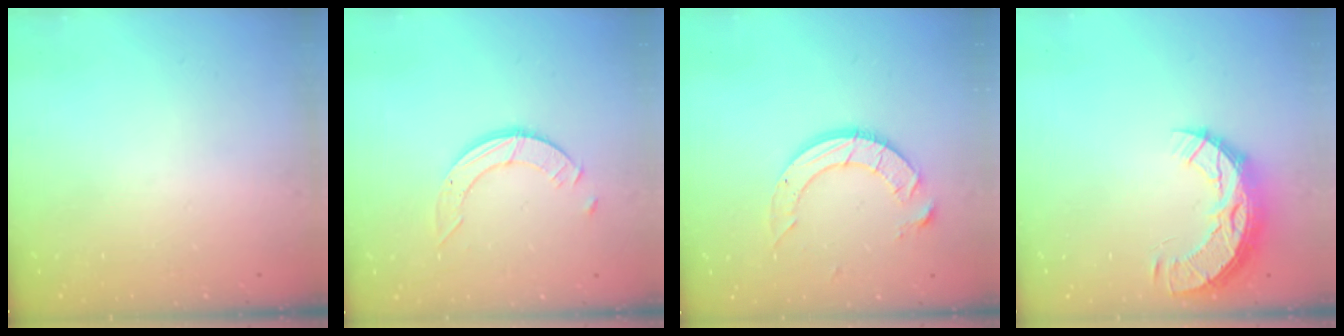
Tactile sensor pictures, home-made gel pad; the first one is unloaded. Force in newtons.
{"total": 3.9, "press": 3.9, "slide": 0.3}
{"total": 10.8, "press": 10.8, "slide": 0.7}
{"total": 11.8, "press": 11.8, "slide": 1.0}